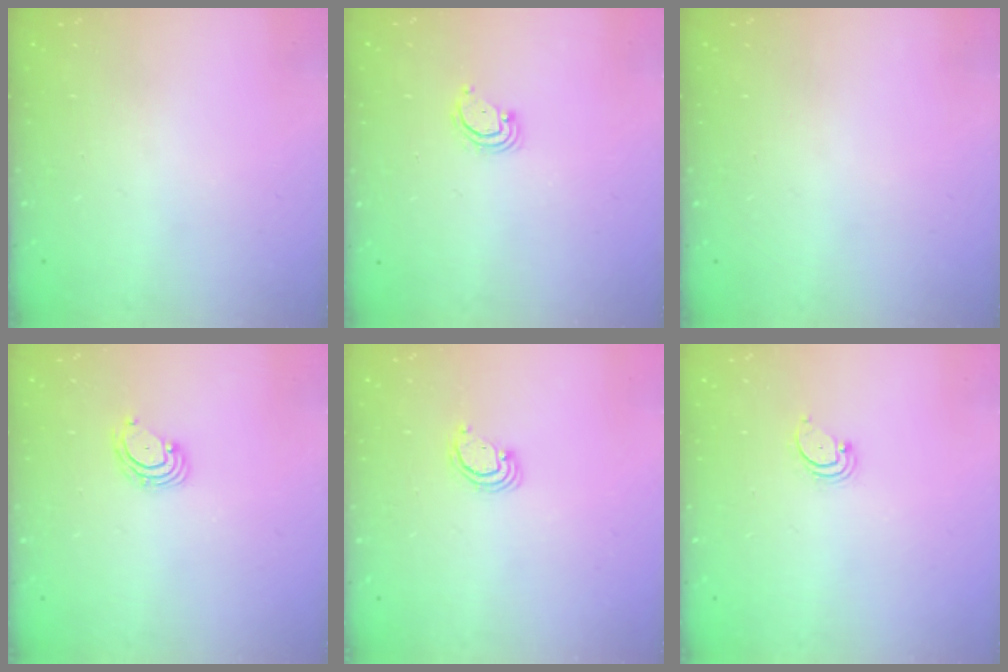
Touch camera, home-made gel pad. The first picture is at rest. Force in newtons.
{"total": 2.9, "press": 2.9, "slide": 0.2}
{"total": 0.0}
{"total": 2.8, "press": 2.8, "slide": 0.3}
{"total": 2.6, "press": 2.5, "slide": 0.3}
{"total": 2.6, "press": 2.5, "slide": 0.3}